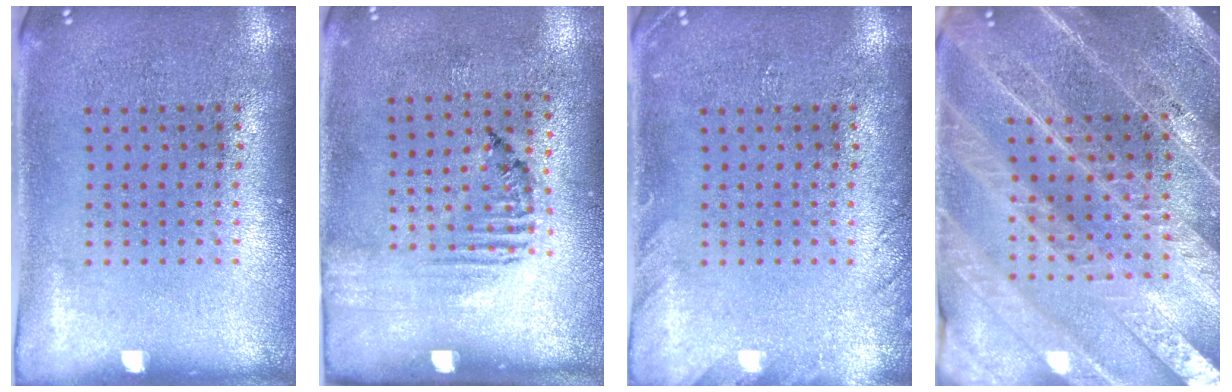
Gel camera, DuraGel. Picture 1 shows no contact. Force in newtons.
{"total": 1.6, "press": 1.1, "slide": 1.2}
{"total": 1.4, "press": 1.4, "slide": 0.1}
{"total": 4.3, "press": 3.9, "slide": 1.8}